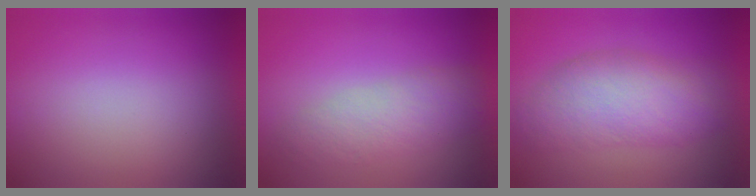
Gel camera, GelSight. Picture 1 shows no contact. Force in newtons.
{"total": 3.0}
{"total": 7.1}